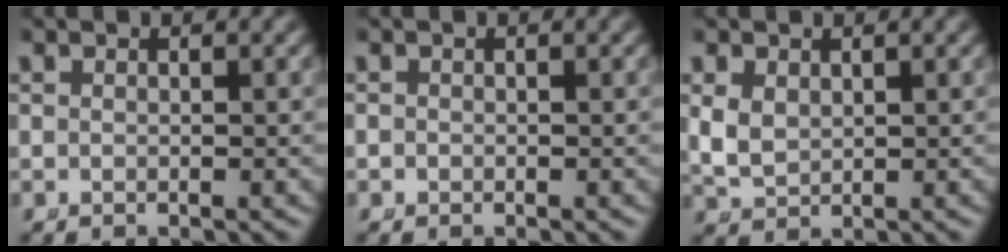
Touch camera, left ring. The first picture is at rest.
{"total": 0.5, "force": [-0.2, 0.5, 0.0], "torque": [-0.003, -0.008, -0.002]}
{"total": 3.9, "force": [0.4, 3.5, 1.7], "torque": [-0.066, -0.021, 0.022]}